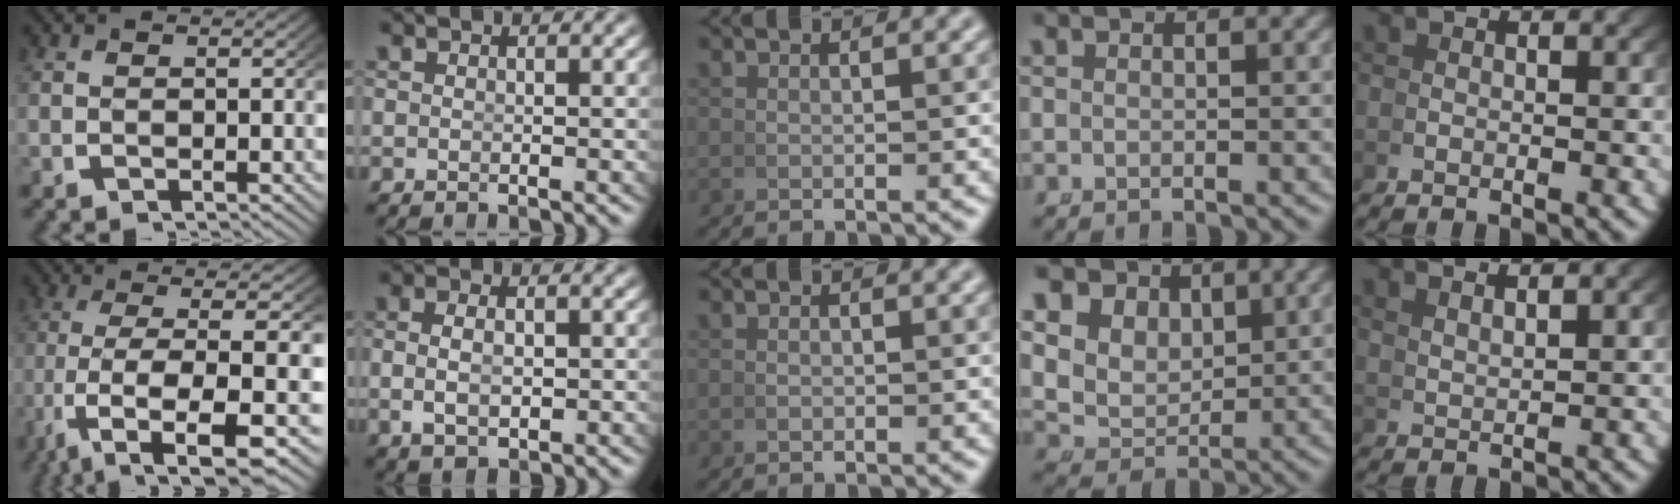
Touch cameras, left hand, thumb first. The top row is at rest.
{"thumb": {"total": 12.9, "force": [-4.0, 6.2, 10.5], "torque": [-0.236, -0.055, -0.025]}, "index": {"total": 3.1, "force": [-0.6, 1.5, 2.6], "torque": [-0.045, -0.011, 0.001]}, "ring": {"total": 12.7, "force": [3.1, 10.6, 6.3], "torque": [-0.153, -0.013, 0.043]}, "little": {"total": 3.2, "force": [3.1, -0.5, 0.9], "torque": [-0.006, 0.005, 0.062]}}